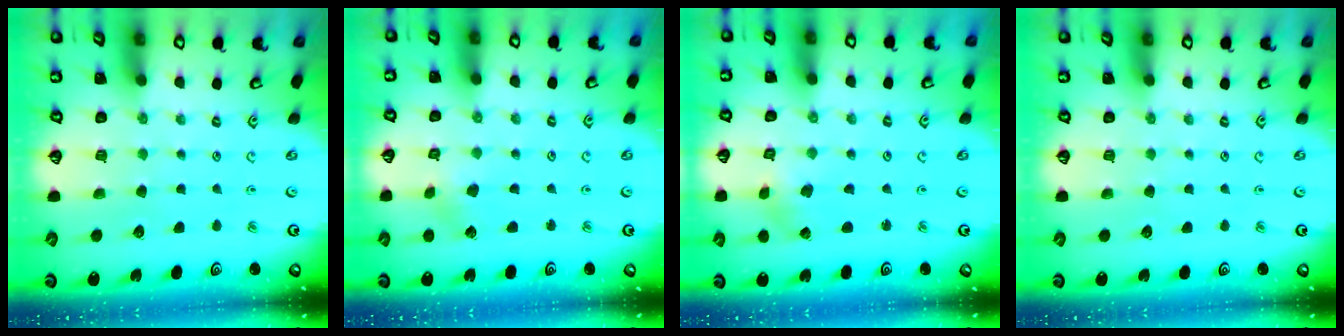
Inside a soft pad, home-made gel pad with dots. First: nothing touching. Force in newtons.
{"total": 2.5, "press": 2.4, "slide": 0.8}
{"total": 1.2, "press": 1.2, "slide": 0.2}
{"total": 0.0}